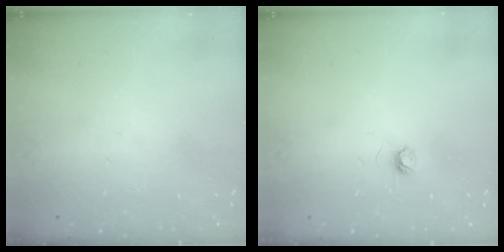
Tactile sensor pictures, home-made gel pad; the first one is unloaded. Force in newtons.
{"total": 3.5, "press": 3.5, "slide": 0.4}